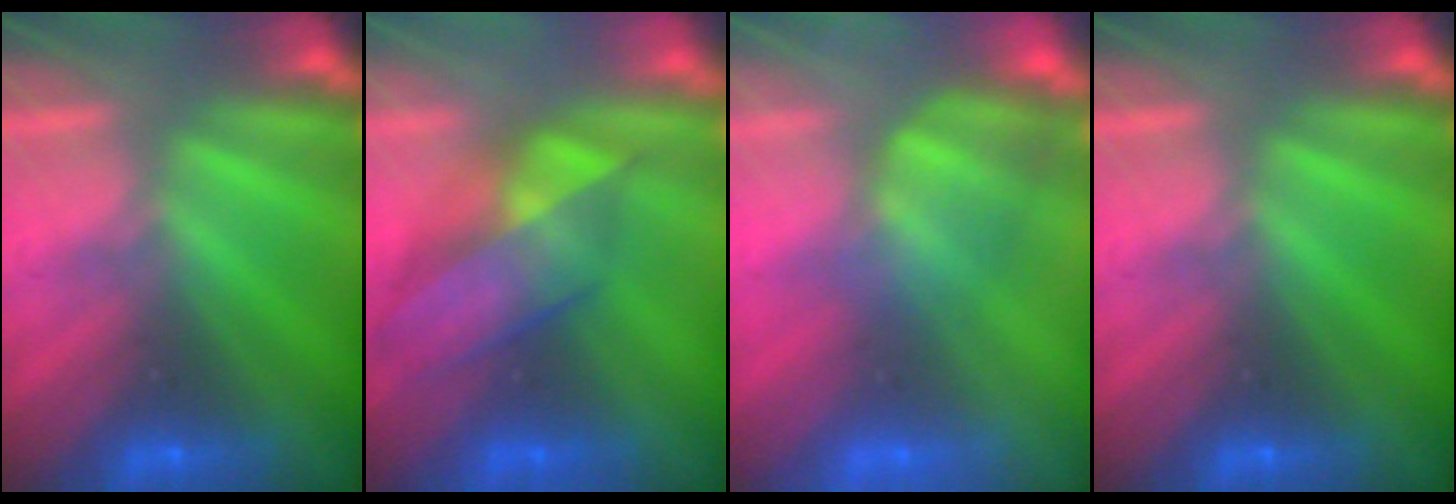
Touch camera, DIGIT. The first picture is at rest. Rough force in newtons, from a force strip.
{"total": 4.4}
{"total": 2.9}
{"total": 0.0}